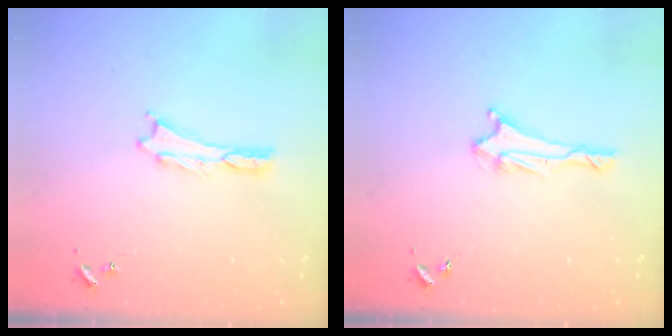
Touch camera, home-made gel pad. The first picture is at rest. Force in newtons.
{"total": 1.7, "press": 1.6, "slide": 0.6}